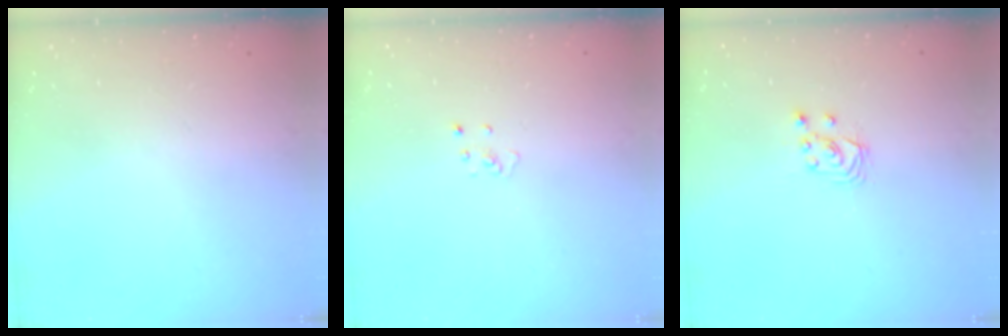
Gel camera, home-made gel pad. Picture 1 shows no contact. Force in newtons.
{"total": 2.3, "press": 2.3, "slide": 0.2}
{"total": 3.5, "press": 3.5, "slide": 0.4}